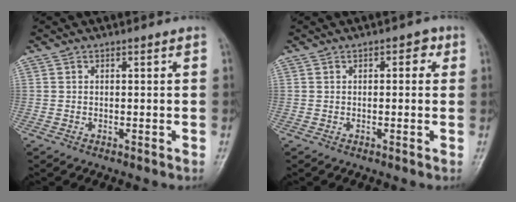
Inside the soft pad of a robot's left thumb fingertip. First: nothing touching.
{"total": 2.7, "force": [0.8, 1.6, 2.0], "torque": [-0.005, 0.005, 0.001]}